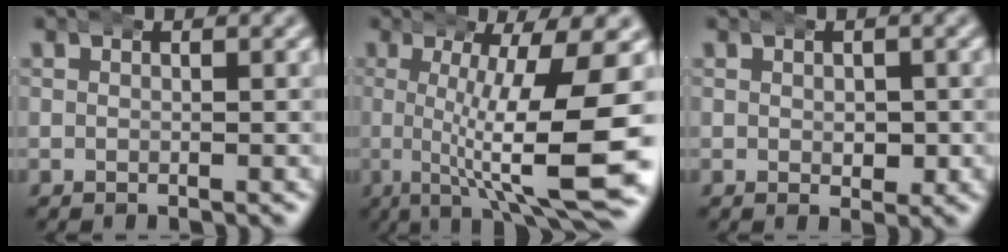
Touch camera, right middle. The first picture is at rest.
{"total": 10.6, "force": [-2.3, 1.6, 10.2], "torque": [-0.138, -0.009, -0.029]}
{"total": 1.4, "force": [-0.1, 1.0, 0.9], "torque": [-0.010, -0.002, -0.002]}